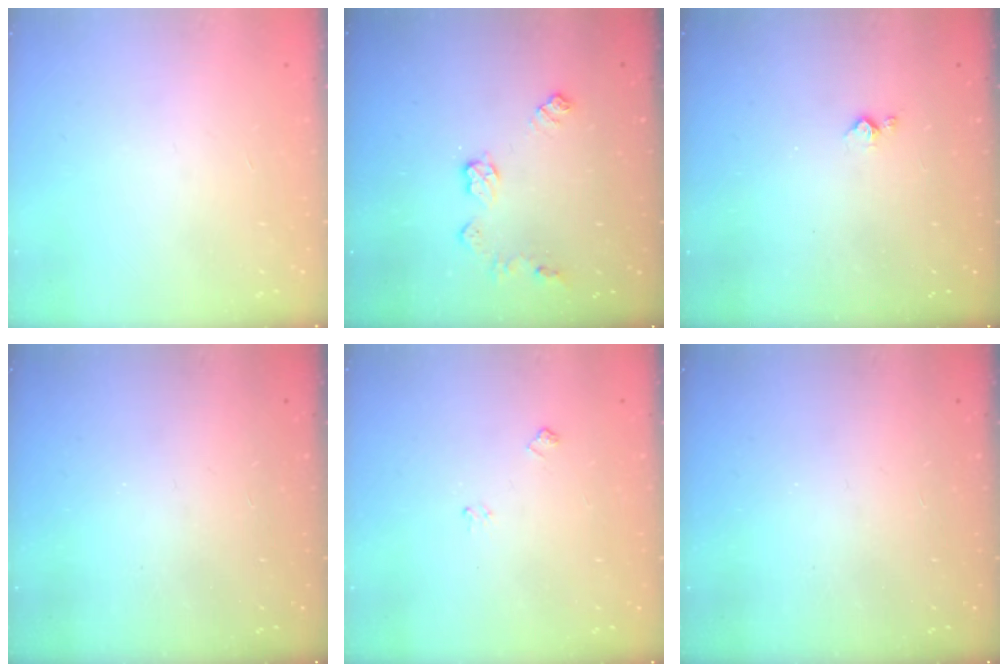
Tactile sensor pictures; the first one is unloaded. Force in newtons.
{"total": 7.8, "press": 7.8, "slide": 0.3}
{"total": 2.8, "press": 2.7, "slide": 0.4}
{"total": 0.0}
{"total": 4.5, "press": 4.4, "slide": 0.6}
{"total": 0.0}